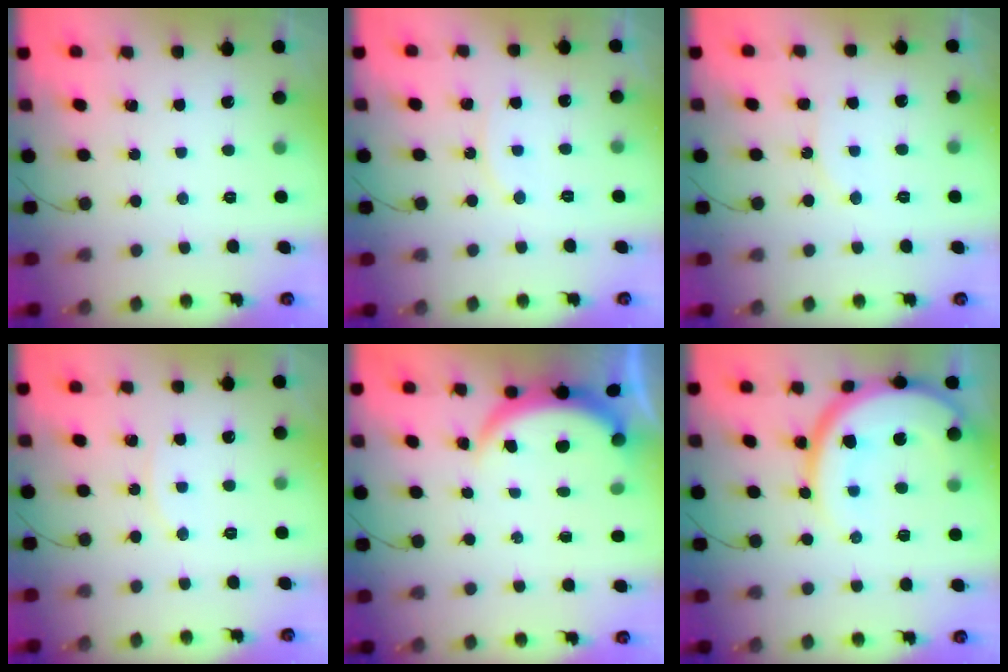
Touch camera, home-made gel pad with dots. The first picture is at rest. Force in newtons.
{"total": 6.5, "press": 6.5, "slide": 0.7}
{"total": 6.1, "press": 6.0, "slide": 0.9}
{"total": 5.9, "press": 5.9, "slide": 0.2}
{"total": 3.9, "press": 3.9, "slide": 0.2}
{"total": 16.6, "press": 16.5, "slide": 1.5}